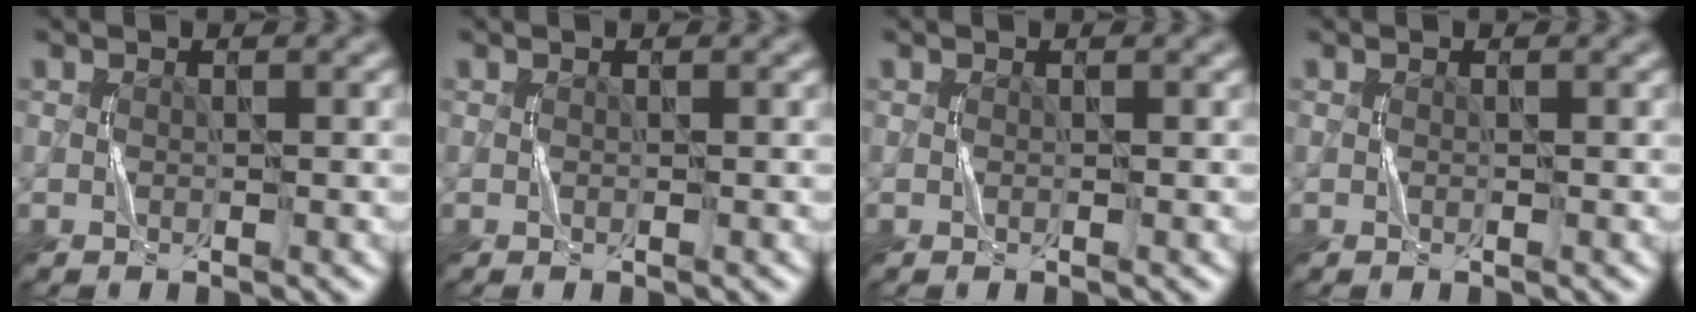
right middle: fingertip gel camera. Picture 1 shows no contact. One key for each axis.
{"total": 0.0}
{"total": 0.0}
{"total": 0.0}